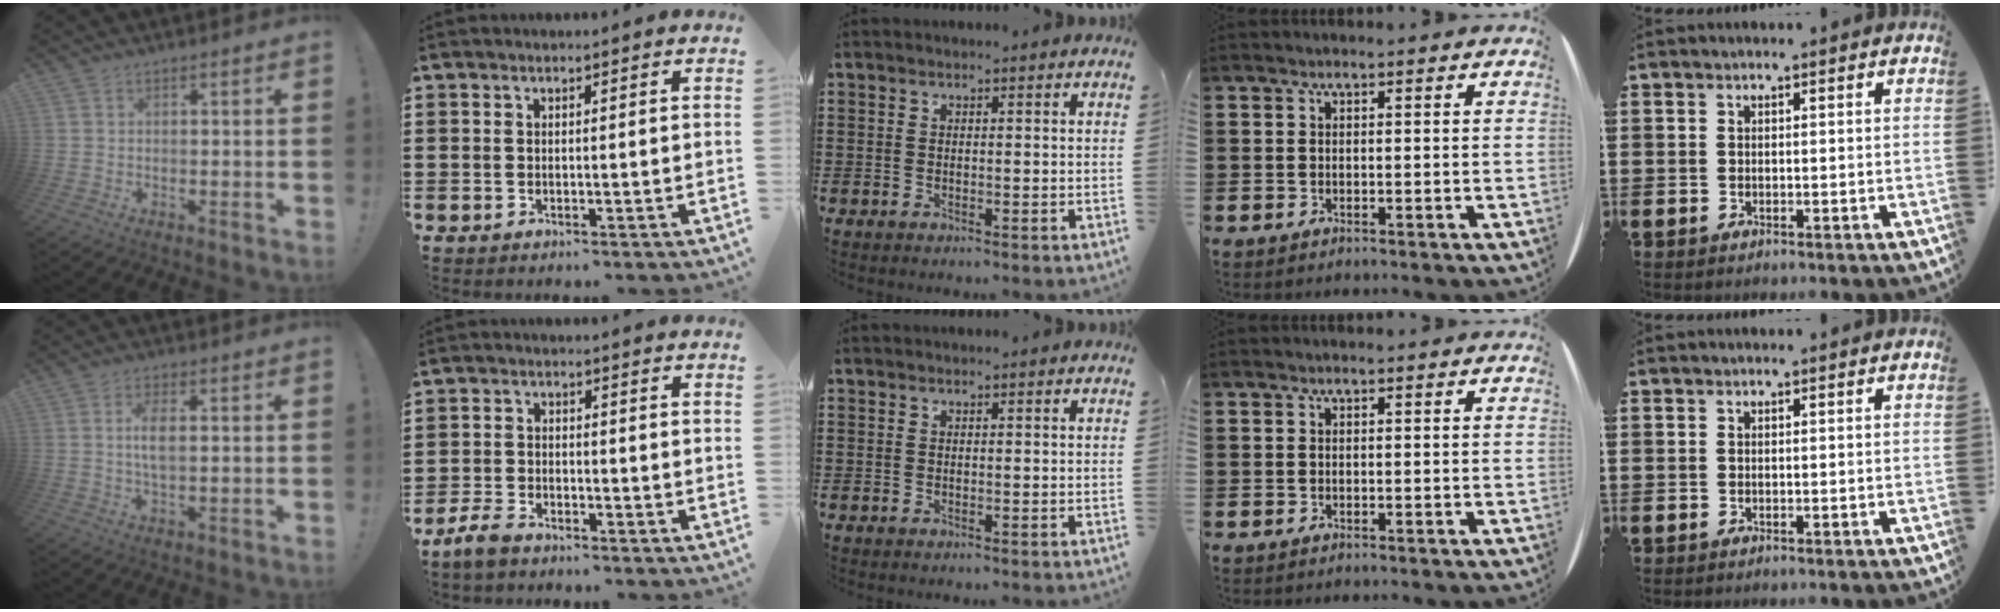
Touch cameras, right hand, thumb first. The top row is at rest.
{"thumb": {"total": 5.6, "force": [1.0, 2.4, 5.0], "torque": [-0.087, -0.002, 0.012]}, "index": {"total": 3.0, "force": [-2.6, 0.9, 1.1], "torque": [-0.037, 0.002, -0.056]}}